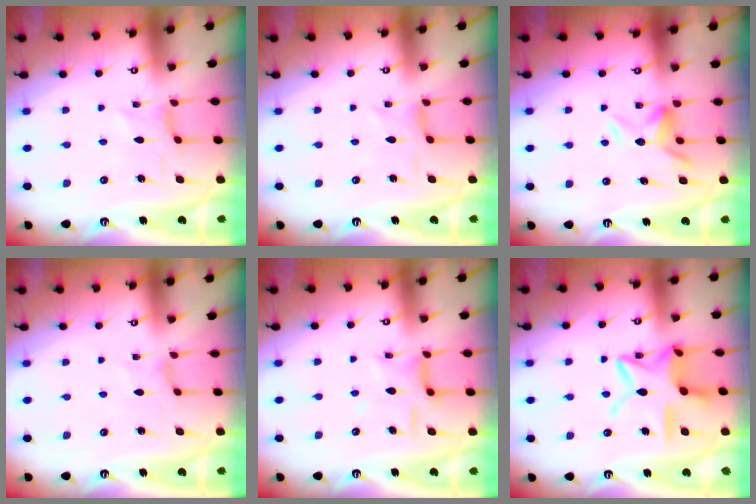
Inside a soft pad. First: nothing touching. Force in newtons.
{"total": 1.7, "press": 1.6, "slide": 0.4}
{"total": 8.4, "press": 8.4, "slide": 1.0}
{"total": 0.6, "press": 0.5, "slide": 0.2}
{"total": 8.7, "press": 8.6, "slide": 0.7}
{"total": 14.4, "press": 14.4, "slide": 1.1}